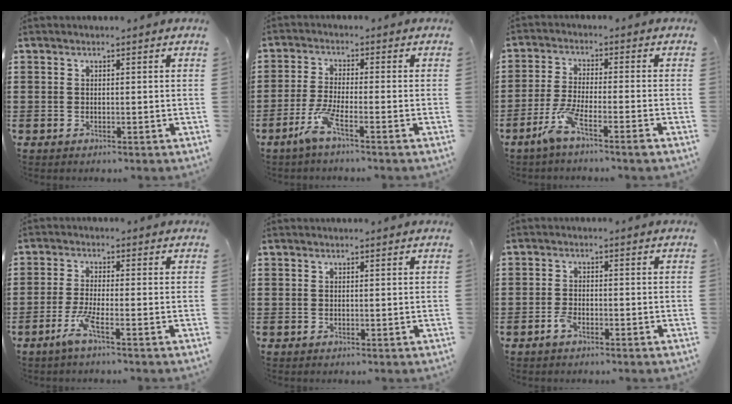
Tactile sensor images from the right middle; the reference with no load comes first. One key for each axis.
{"total": 5.1, "fx": -3.0, "fy": 0.3, "fz": 4.2, "tx": -0.097, "ty": -0.012, "tz": -0.059}
{"total": 6.0, "fx": -3.8, "fy": 0.7, "fz": 4.6, "tx": -0.101, "ty": -0.009, "tz": -0.073}
{"total": 4.5, "fx": -2.4, "fy": 0.2, "fz": 3.8, "tx": -0.084, "ty": -0.011, "tz": -0.048}
{"total": 0.0}
{"total": 2.2, "fx": -1.4, "fy": 0.8, "fz": 1.5, "tx": -0.044, "ty": -0.003, "tz": -0.032}